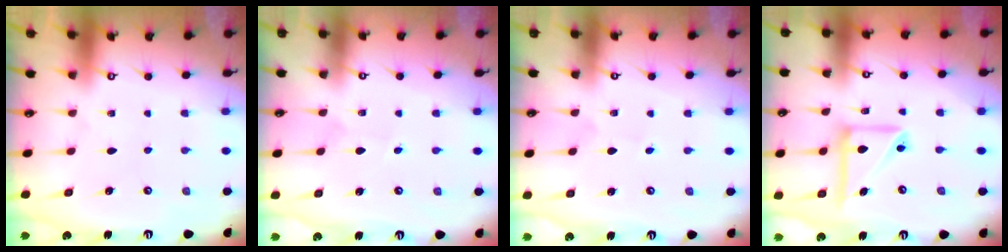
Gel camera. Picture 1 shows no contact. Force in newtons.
{"total": 1.8, "press": 1.8, "slide": 0.2}
{"total": 0.6, "press": 0.6, "slide": 0.0}
{"total": 13.7, "press": 13.6, "slide": 1.7}